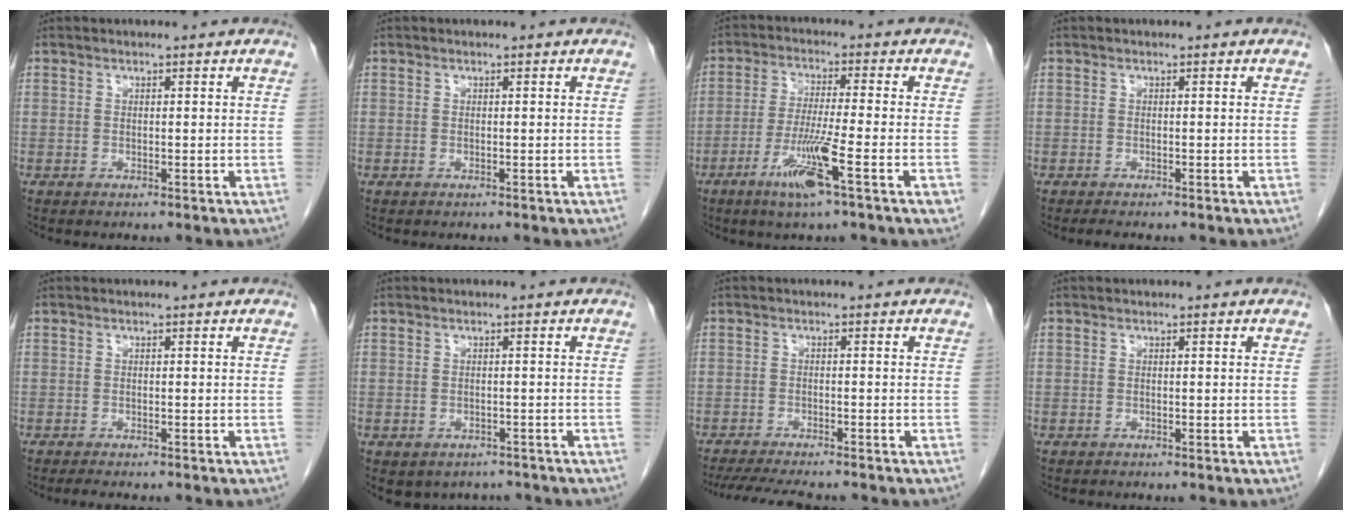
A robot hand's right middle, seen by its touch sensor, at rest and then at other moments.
{"total": 0.0}
{"total": 8.6, "force": [-3.9, -0.7, 7.6], "torque": [-0.145, -0.019, -0.076]}
{"total": 1.6, "force": [-1.3, 0.2, 0.8], "torque": [-0.015, -0.004, -0.016]}
{"total": 2.0, "force": [-1.7, 0.3, 1.0], "torque": [-0.016, -0.004, -0.021]}
{"total": 4.8, "force": [-3.8, 2.8, 0.6], "torque": [0.001, 0.009, -0.046]}
{"total": 8.9, "force": [-7.8, 1.0, 4.0], "torque": [-0.062, -0.017, -0.119]}
{"total": 0.0}